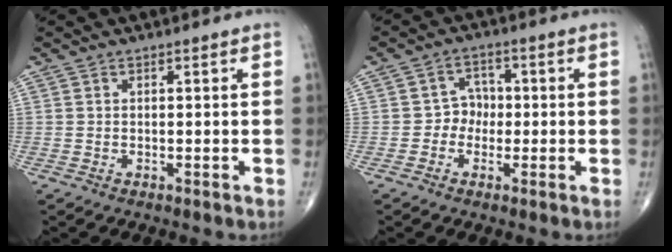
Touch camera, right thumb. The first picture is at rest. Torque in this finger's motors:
{"motor_torque": [-0.28, -0.26, 0.00, -0.25, 0.02]}